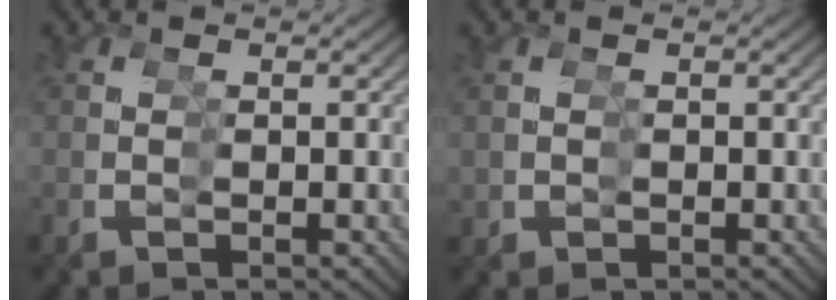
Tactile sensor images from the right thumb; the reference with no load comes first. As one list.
[{"total": 1.2, "force": [0.1, 1.1, 0.2], "torque": [-0.012, -0.008, 0.009]}]